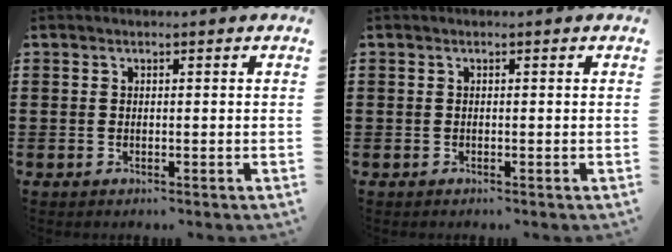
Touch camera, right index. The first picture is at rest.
{"total": 0.0}